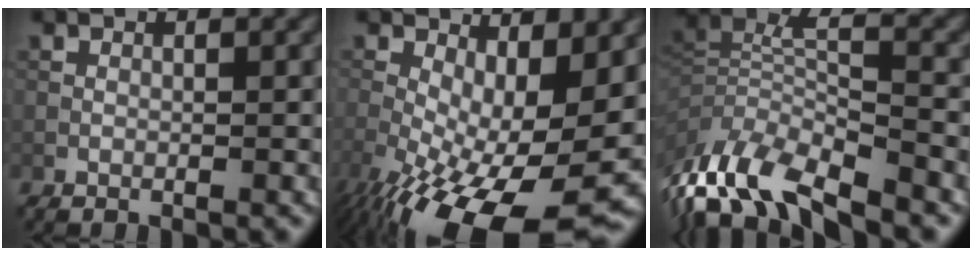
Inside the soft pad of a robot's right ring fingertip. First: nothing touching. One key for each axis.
{"total": 15.7, "fx": -4.9, "fy": 6.4, "fz": 13.5, "tx": -0.228, "ty": -0.029, "tz": -0.069}
{"total": 10.8, "fx": -7.0, "fy": 2.9, "fz": 7.7, "tx": -0.160, "ty": 0.012, "tz": -0.123}